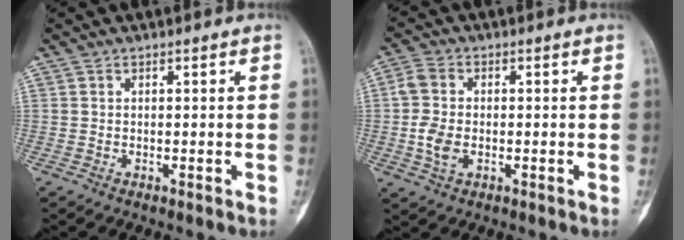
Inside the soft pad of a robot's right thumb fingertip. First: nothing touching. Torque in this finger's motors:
{"motor_torque": [0.93, 0.81, 0.99, -0.45, 0.01]}